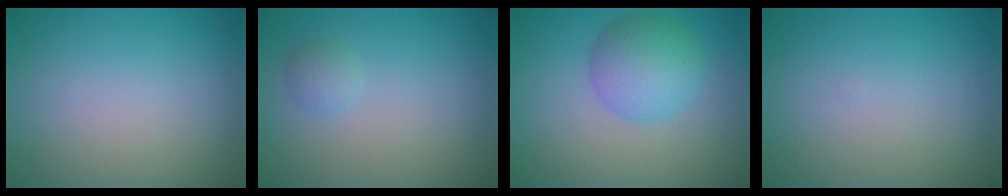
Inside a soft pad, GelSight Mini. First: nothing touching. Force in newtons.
{"total": 1.1, "press": 1.1, "slide": 0.1}
{"total": 4.7, "press": 4.7, "slide": 0.1}
{"total": 0.0}